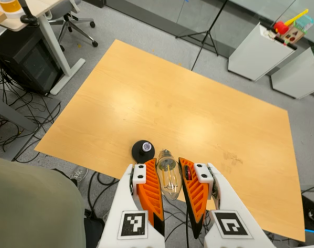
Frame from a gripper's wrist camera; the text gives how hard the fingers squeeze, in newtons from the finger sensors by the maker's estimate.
{"total": 20.9, "left": 23.7, "right": 18.0}